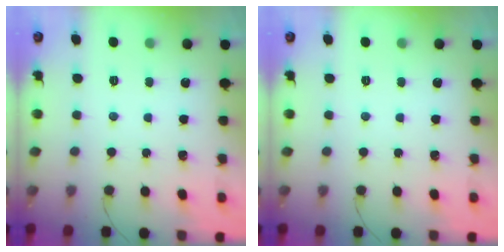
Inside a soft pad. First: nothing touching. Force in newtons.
{"total": 0.0}